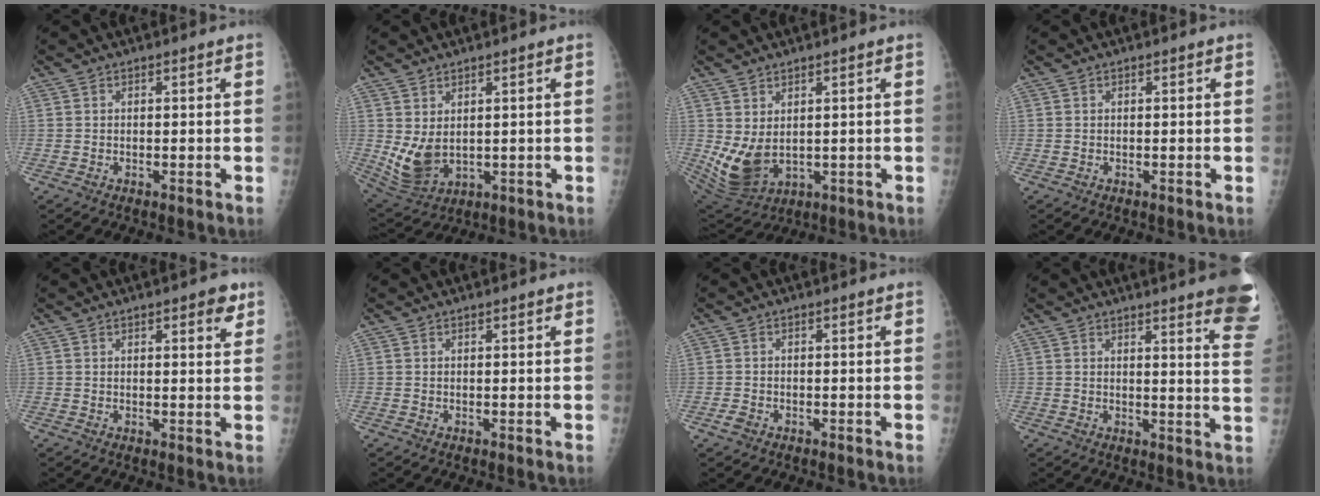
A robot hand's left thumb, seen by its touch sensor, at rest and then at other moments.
{"total": 7.7, "force": [1.2, 4.9, 5.8], "torque": [-0.105, -0.022, 0.044]}
{"total": 8.9, "force": [1.1, 5.6, 6.9], "torque": [-0.131, -0.022, 0.044]}
{"total": 0.0}
{"total": 3.9, "force": [2.3, 1.4, 2.9], "torque": [-0.026, -0.009, 0.026]}
{"total": 0.7, "force": [0.5, 0.2, 0.4], "torque": [-0.004, -0.001, 0.006]}
{"total": 1.4, "force": [-0.7, 1.0, 0.6], "torque": [-0.014, 0.000, -0.014]}
{"total": 14.7, "force": [10.8, 1.9, 9.8], "torque": [-0.093, -0.066, 0.111]}